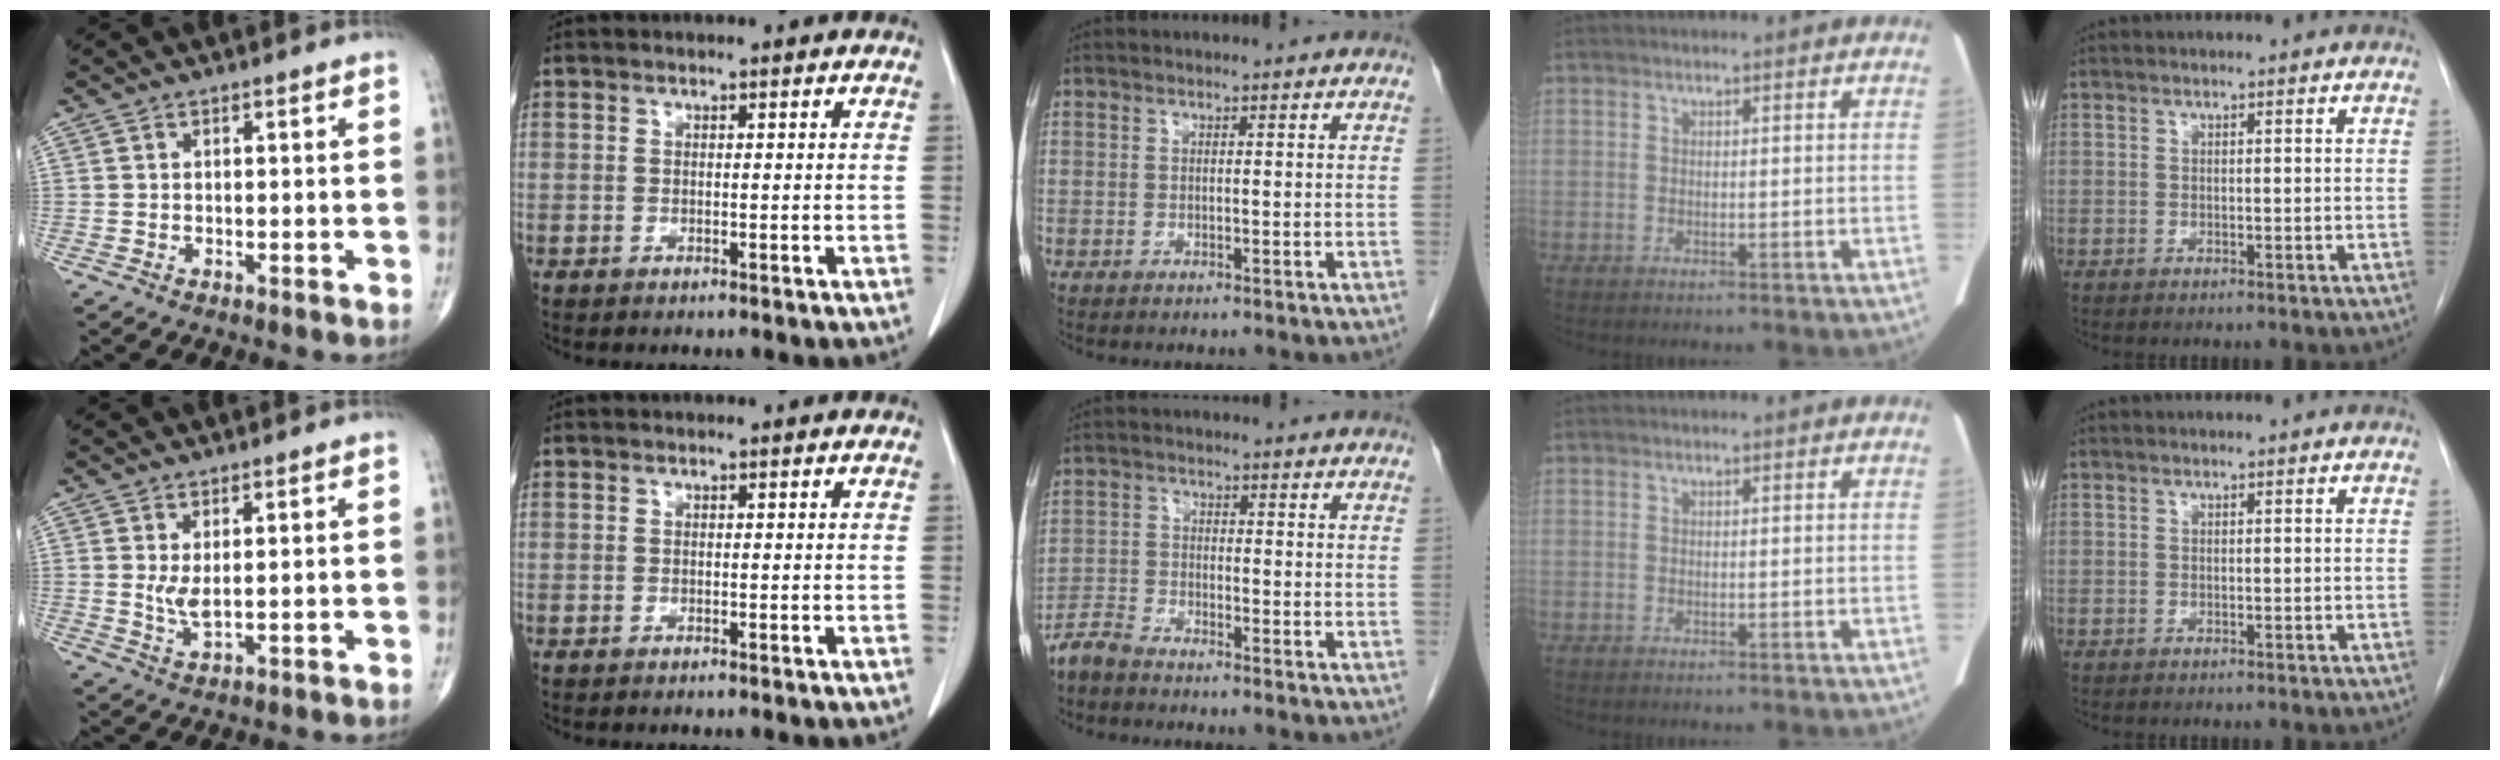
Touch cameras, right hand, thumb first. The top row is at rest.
{"thumb": {"total": 3.1, "force": [0.7, 1.0, 2.8], "torque": [-0.056, -0.013, 0.020]}, "middle": {"total": 3.3, "force": [-3.2, 0.4, 0.6], "torque": [-0.014, -0.009, -0.067]}}